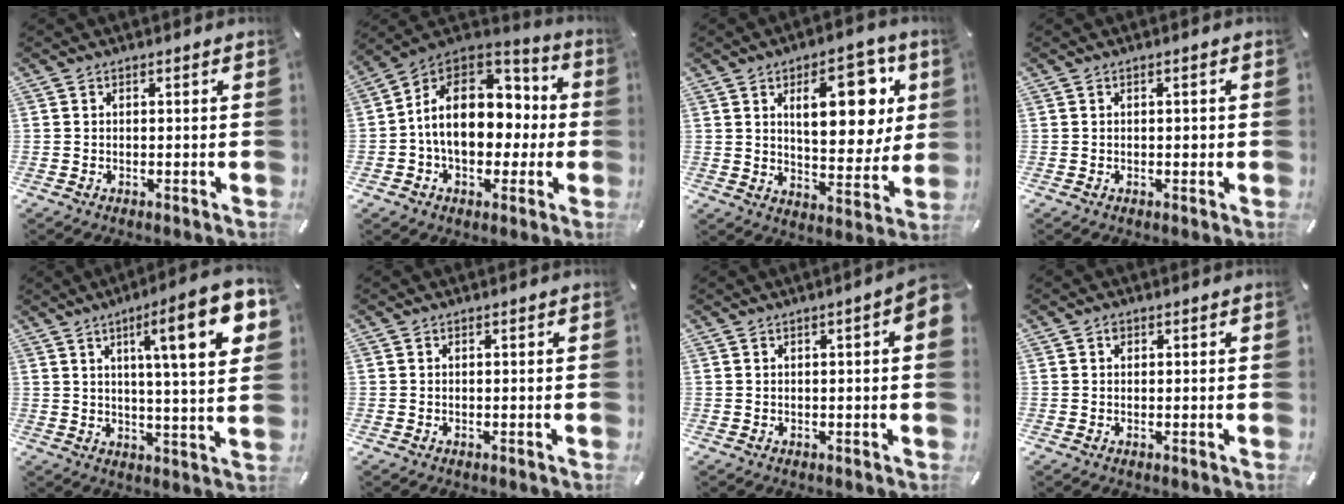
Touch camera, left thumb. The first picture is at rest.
{"total": 17.5, "force": [-0.1, 13.4, 11.4], "torque": [-0.183, 0.002, 0.002]}
{"total": 18.0, "force": [6.6, 8.9, 14.2], "torque": [-0.191, -0.014, 0.102]}
{"total": 1.1, "force": [-0.1, 0.6, 0.9], "torque": [-0.017, 0.003, -0.003]}
{"total": 17.6, "force": [6.8, 3.0, 15.9], "torque": [-0.234, -0.028, 0.089]}
{"total": 0.0}
{"total": 3.7, "force": [0.8, 0.6, 3.6], "torque": [-0.057, -0.001, 0.012]}
{"total": 0.9, "force": [0.3, 0.8, 0.3], "torque": [0.002, 0.000, 0.003]}